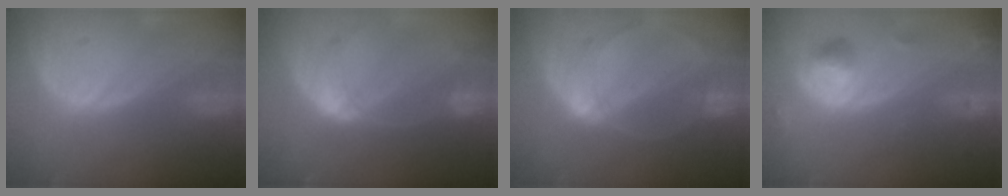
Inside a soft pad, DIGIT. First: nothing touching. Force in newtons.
{"total": 7.6, "press": 6.6, "slide": 3.7}
{"total": 6.8, "press": 6.0, "slide": 3.2}
{"total": 5.2, "press": 4.9, "slide": 1.8}